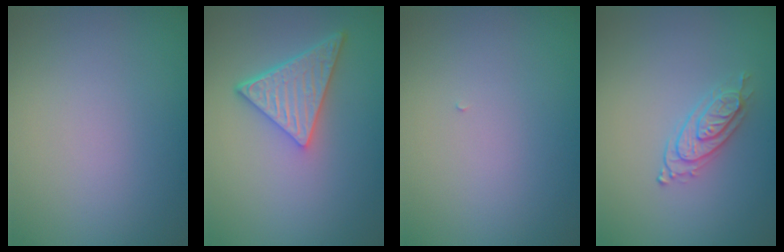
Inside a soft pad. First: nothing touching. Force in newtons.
{"total": 5.1, "press": 3.8, "slide": 3.4}
{"total": 0.0}
{"total": 2.2, "press": 2.0, "slide": 0.7}